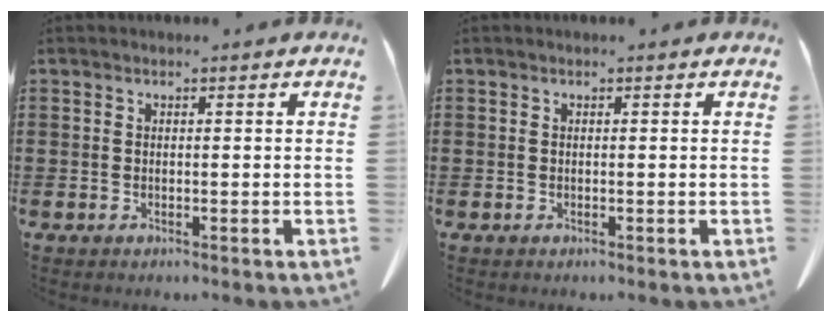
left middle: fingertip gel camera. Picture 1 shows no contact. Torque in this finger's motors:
{"motor_torque": [0.00, 0.00, 0.00, 0.00]}